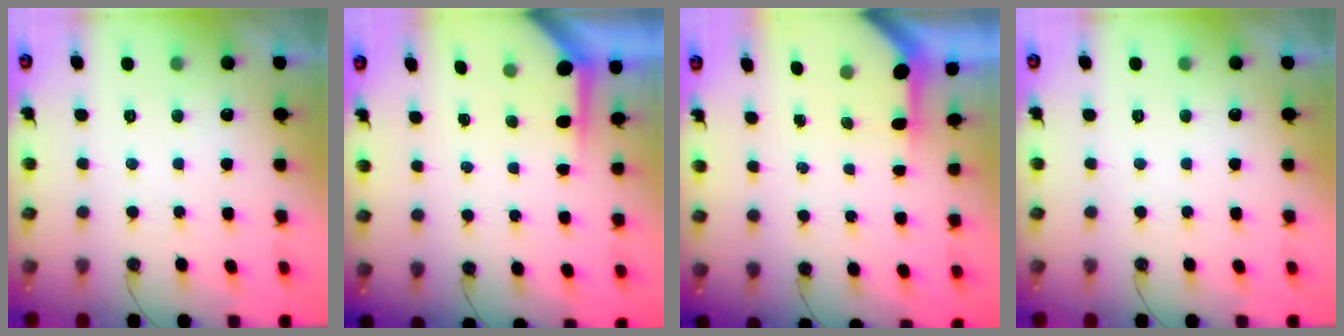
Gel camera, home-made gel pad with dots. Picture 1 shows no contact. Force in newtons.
{"total": 4.0, "press": 4.0, "slide": 0.3}
{"total": 3.6, "press": 3.6, "slide": 0.3}
{"total": 0.0}